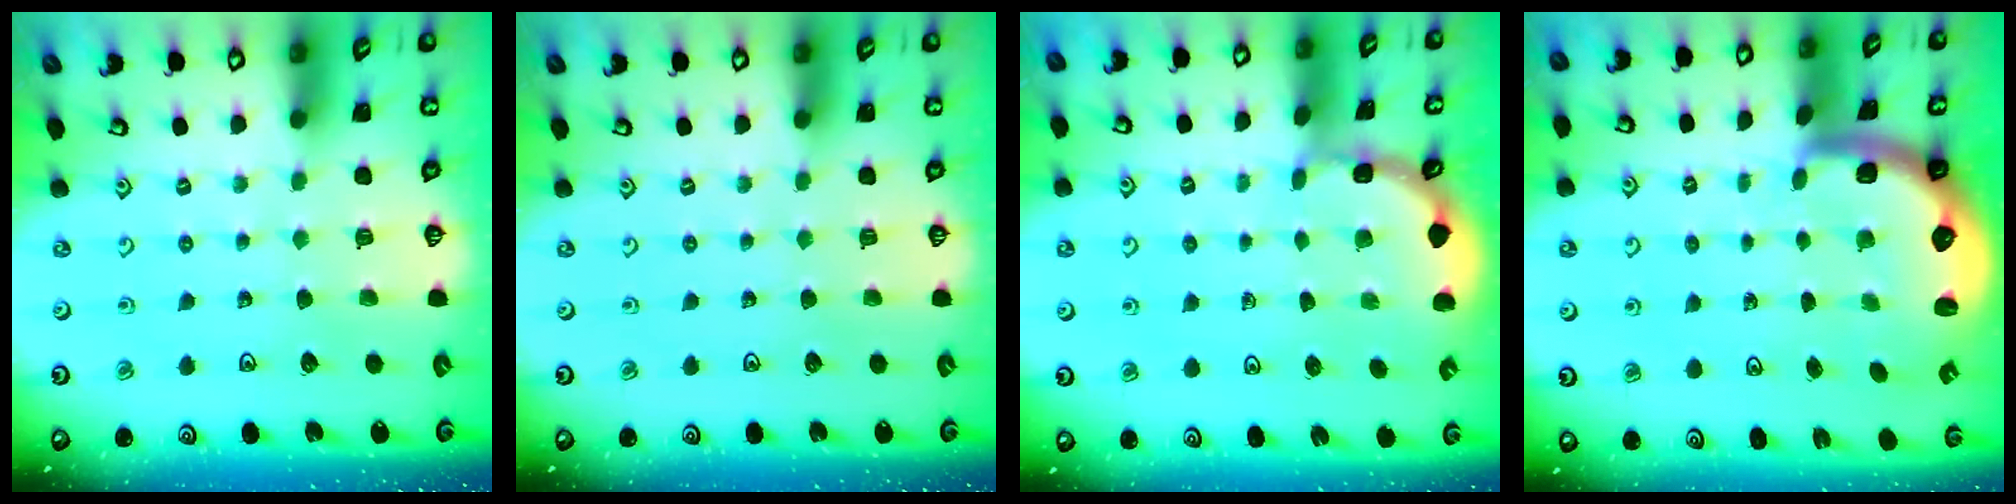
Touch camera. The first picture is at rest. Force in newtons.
{"total": 0.0}
{"total": 1.5, "press": 1.5, "slide": 0.1}
{"total": 2.9, "press": 2.6, "slide": 1.4}